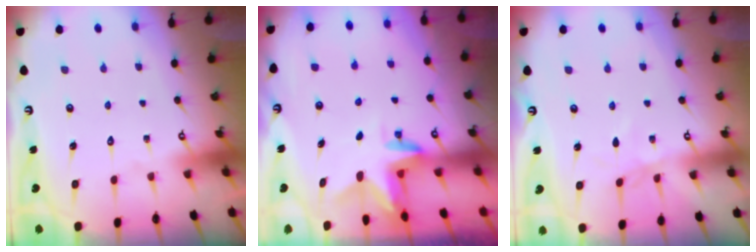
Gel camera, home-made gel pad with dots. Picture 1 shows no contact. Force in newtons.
{"total": 3.1, "press": 3.1, "slide": 0.2}
{"total": 3.4, "press": 3.4, "slide": 0.3}